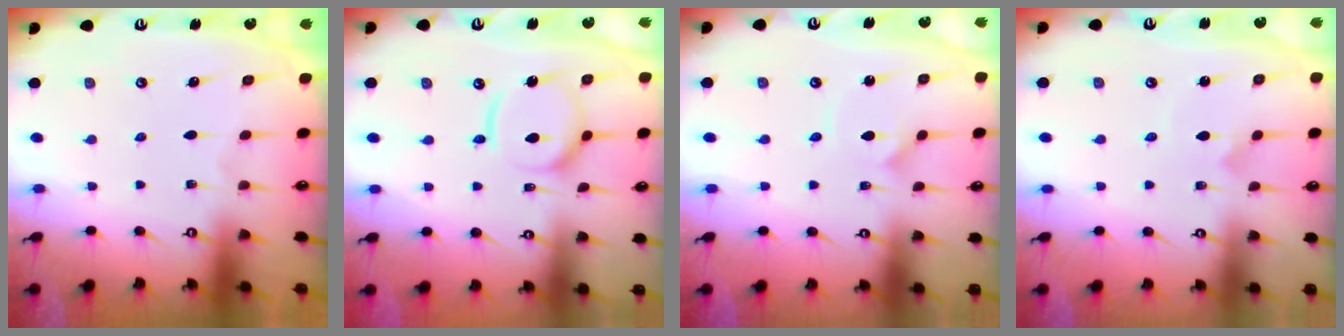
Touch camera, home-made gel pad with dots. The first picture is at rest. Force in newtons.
{"total": 13.2, "press": 13.1, "slide": 1.5}
{"total": 3.0, "press": 3.0, "slide": 0.2}
{"total": 2.4, "press": 2.4, "slide": 0.1}